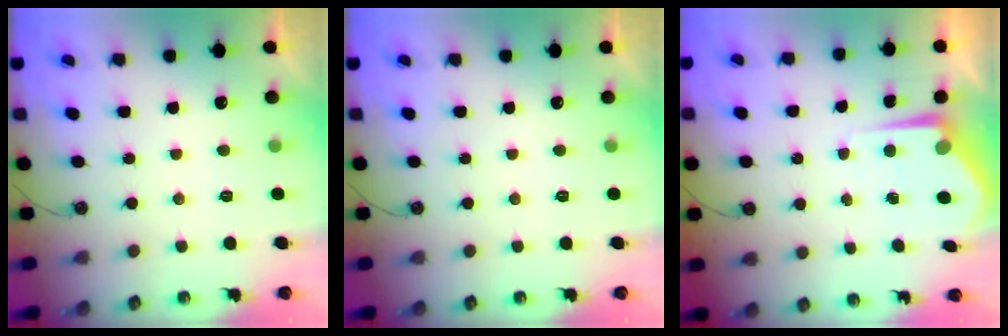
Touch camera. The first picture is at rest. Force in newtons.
{"total": 0.0}
{"total": 5.4, "press": 5.4, "slide": 0.3}